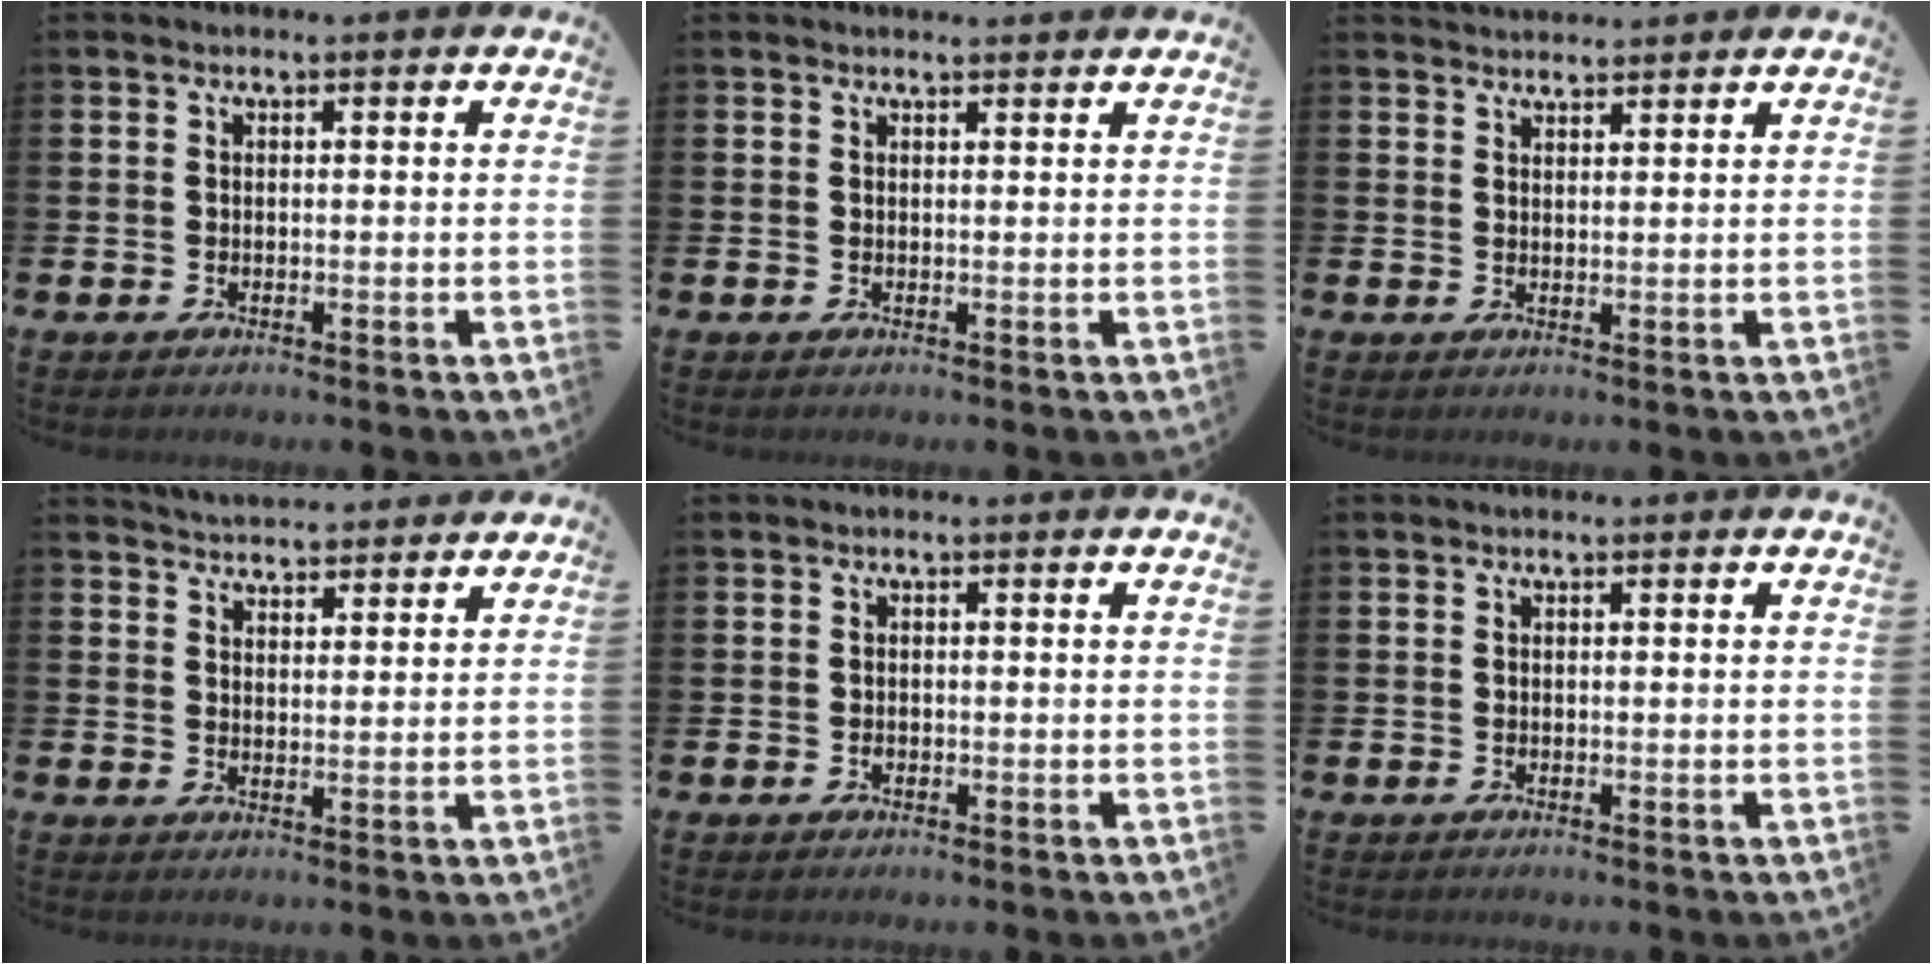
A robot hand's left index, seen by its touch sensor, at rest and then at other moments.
{"total": 0.5, "force": [0.5, -0.1, 0.0], "torque": [0.011, -0.003, 0.008]}
{"total": 2.1, "force": [2.1, 0.3, -0.1], "torque": [0.008, -0.012, 0.036]}
{"total": 4.4, "force": [4.4, 0.4, -0.2], "torque": [-0.005, -0.027, 0.080]}
{"total": 0.6, "force": [-0.2, 0.5, 0.3], "torque": [-0.012, 0.004, -0.004]}
{"total": 0.0}